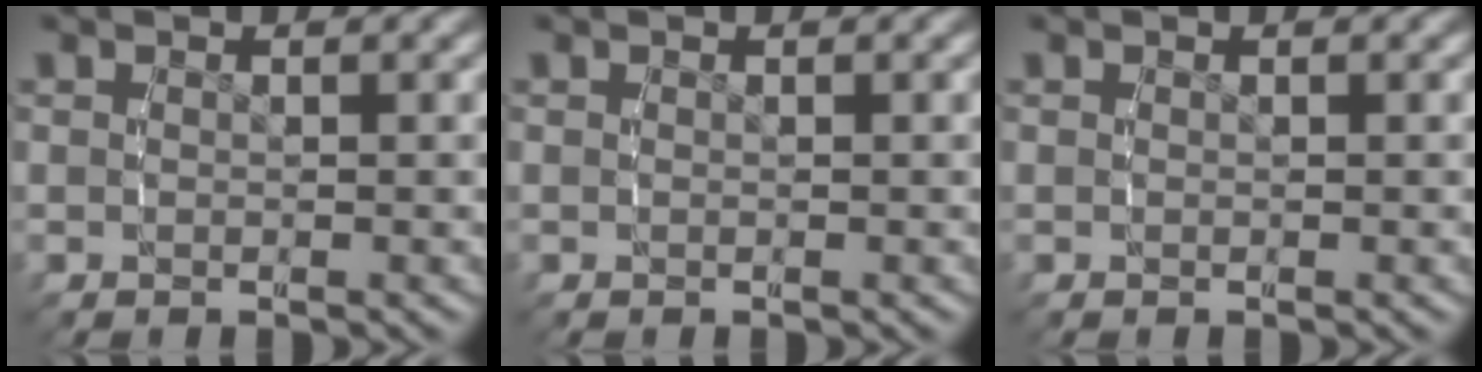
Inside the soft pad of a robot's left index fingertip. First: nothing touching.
{"total": 0.0}
{"total": 0.0}